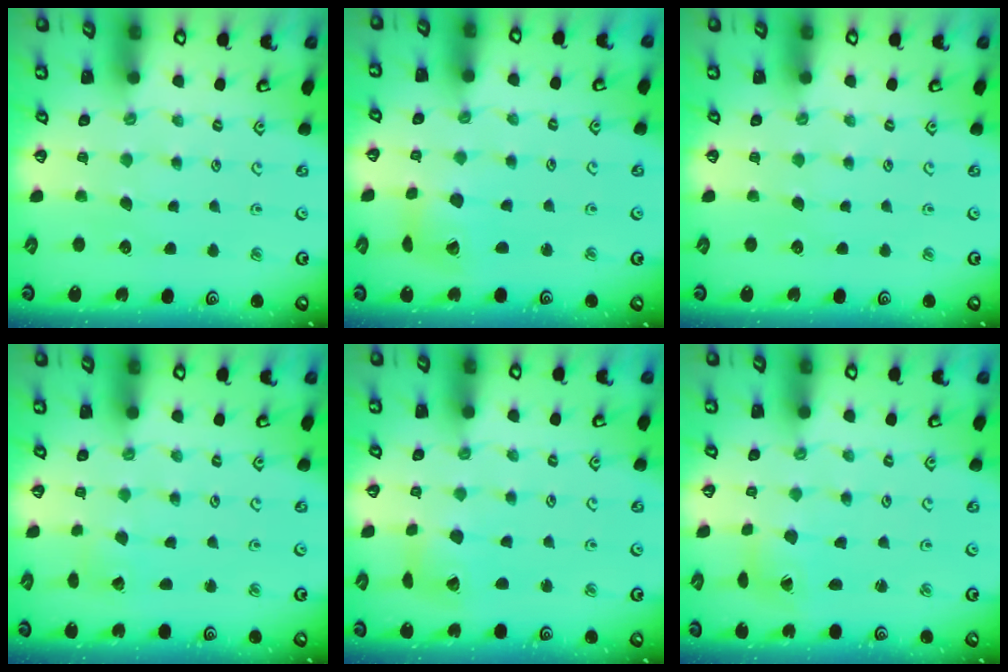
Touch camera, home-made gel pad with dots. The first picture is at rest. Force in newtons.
{"total": 8.8, "press": 8.8, "slide": 1.1}
{"total": 0.0}
{"total": 2.7, "press": 2.7, "slide": 0.2}
{"total": 6.4, "press": 6.3, "slide": 0.9}
{"total": 1.3, "press": 1.3, "slide": 0.1}